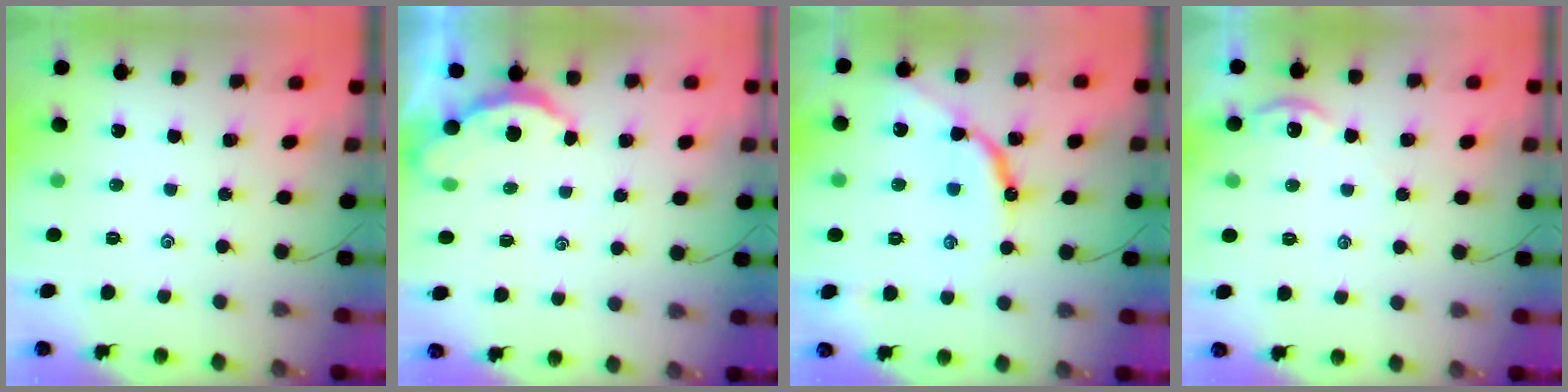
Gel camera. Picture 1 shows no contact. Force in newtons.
{"total": 2.3, "press": 2.3, "slide": 0.3}
{"total": 9.2, "press": 9.2, "slide": 0.9}
{"total": 1.7, "press": 1.7, "slide": 0.4}